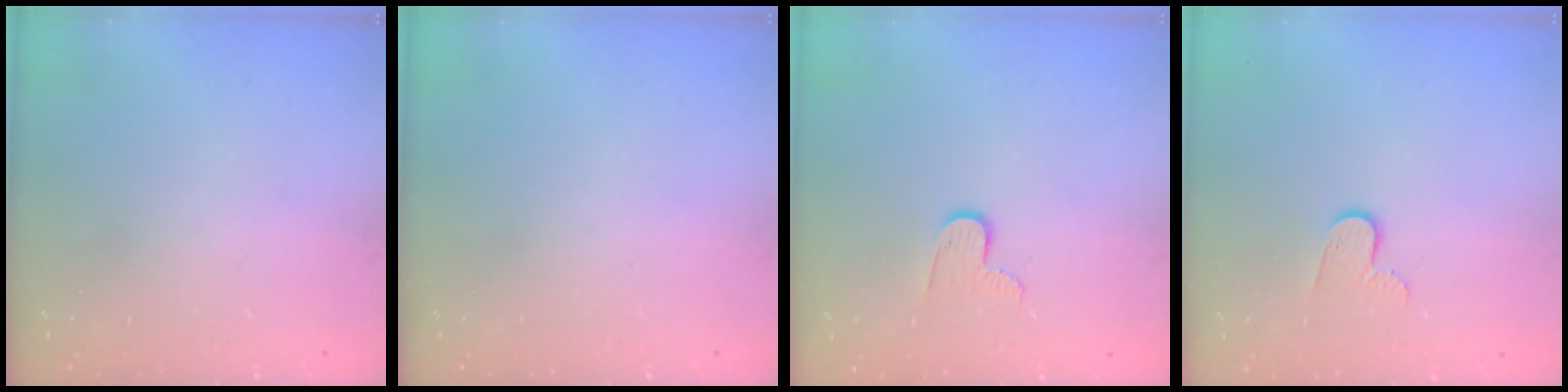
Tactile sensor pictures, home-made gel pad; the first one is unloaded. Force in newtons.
{"total": 0.0}
{"total": 7.6, "press": 7.6, "slide": 0.6}
{"total": 6.1, "press": 6.1, "slide": 0.6}